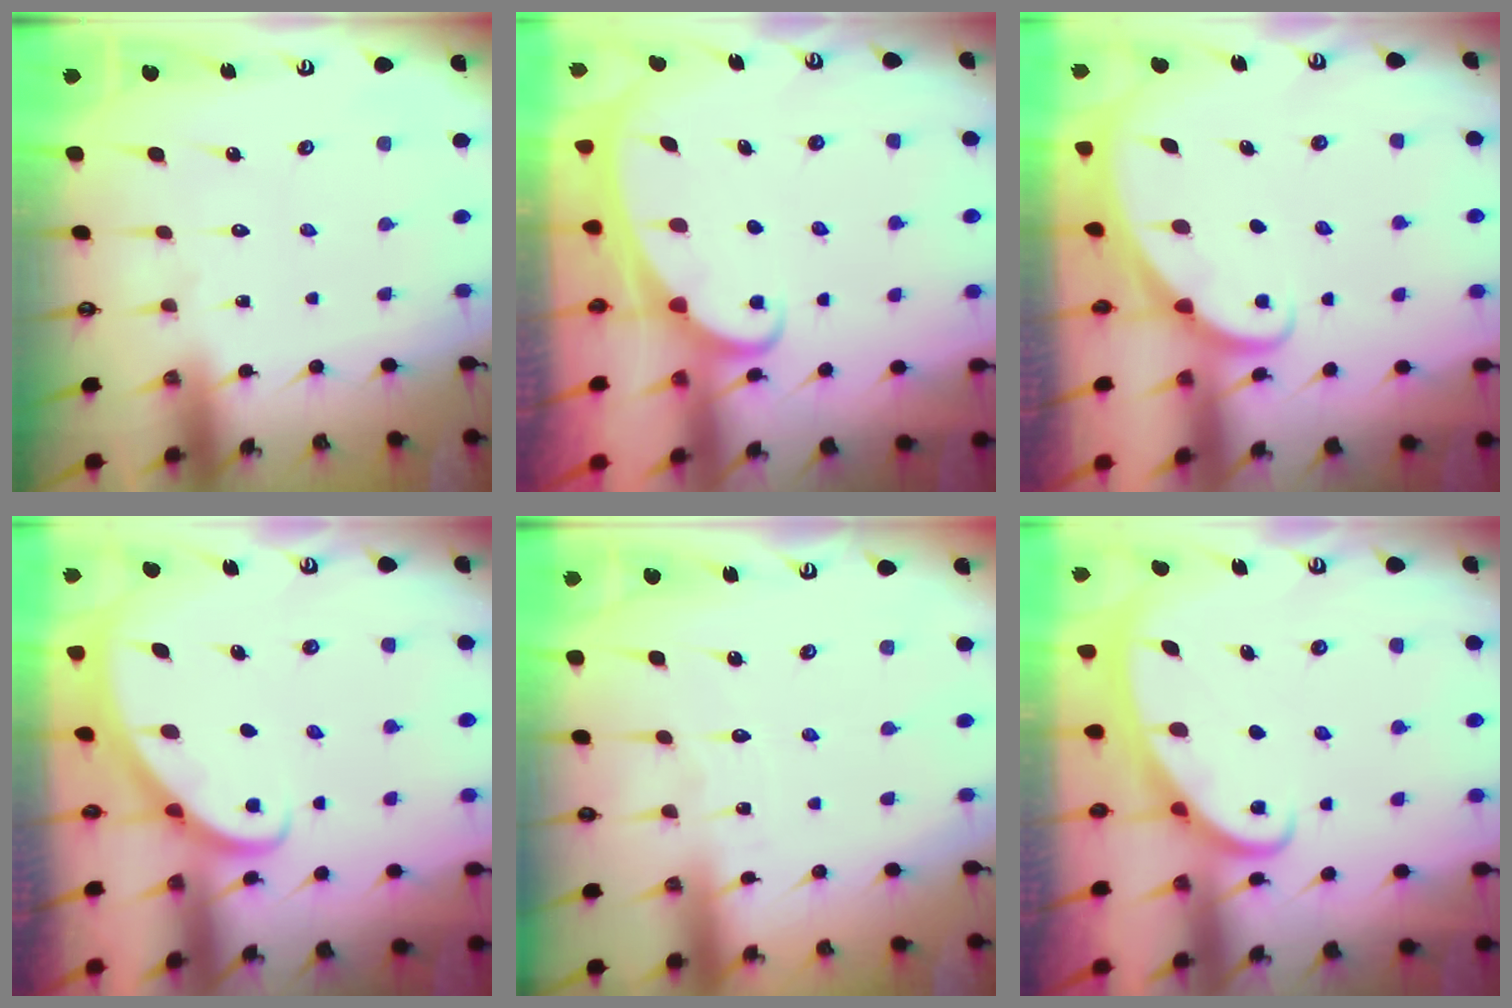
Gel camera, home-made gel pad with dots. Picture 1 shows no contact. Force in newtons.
{"total": 2.1, "press": 2.1, "slide": 0.3}
{"total": 1.7, "press": 1.7, "slide": 0.1}
{"total": 2.7, "press": 2.7, "slide": 0.2}
{"total": 2.9, "press": 2.9, "slide": 0.2}
{"total": 2.5, "press": 2.5, "slide": 0.3}